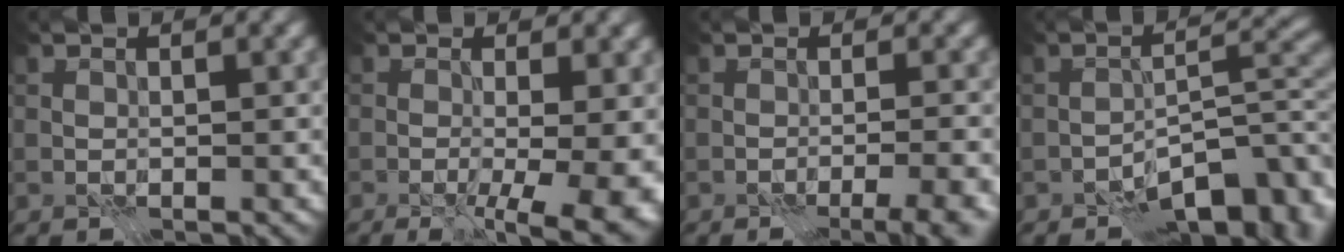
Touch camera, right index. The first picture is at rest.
{"total": 7.1, "force": [-1.9, 1.9, 6.5], "torque": [-0.060, -0.015, -0.017]}
{"total": 3.5, "force": [-2.3, 0.2, 2.6], "torque": [-0.038, -0.002, -0.034]}
{"total": 7.7, "force": [-4.7, 3.0, 5.3], "torque": [-0.062, 0.005, -0.080]}